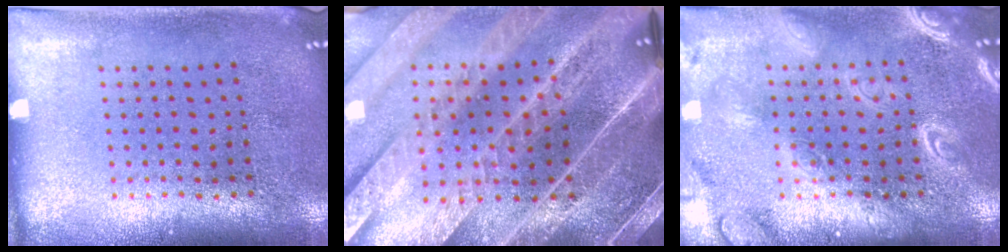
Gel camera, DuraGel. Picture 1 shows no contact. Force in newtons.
{"total": 5.1, "press": 4.4, "slide": 2.5}
{"total": 3.7, "press": 3.7, "slide": 0.4}